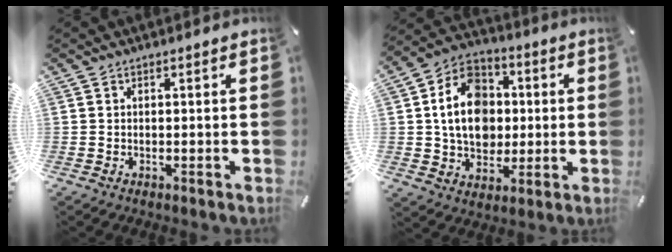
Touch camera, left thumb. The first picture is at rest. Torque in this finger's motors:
{"motor_torque": [0.64, 1.46, 1.49, -1.22, 0.36]}